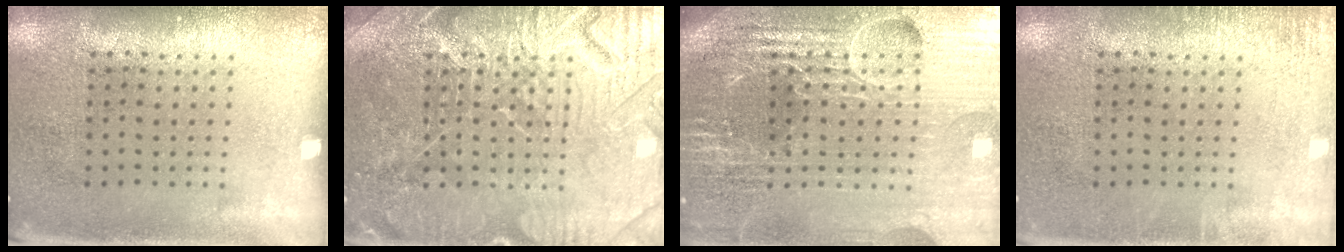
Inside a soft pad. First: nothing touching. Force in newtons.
{"total": 7.4, "press": 7.3, "slide": 1.0}
{"total": 6.4, "press": 5.6, "slide": 3.0}
{"total": 1.4, "press": 1.4, "slide": 0.2}